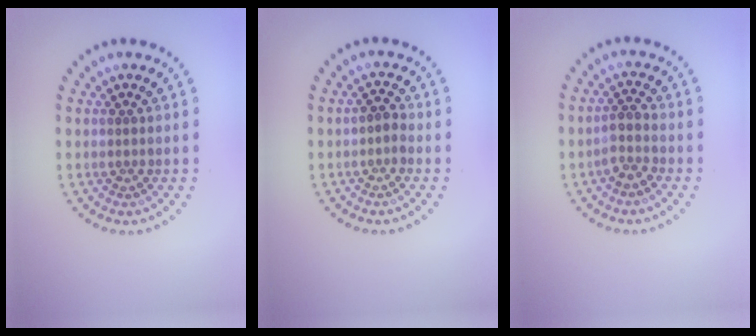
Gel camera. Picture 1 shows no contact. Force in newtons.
{"total": 1.1, "press": 1.0, "slide": 0.5}
{"total": 2.0, "press": 1.6, "slide": 1.2}